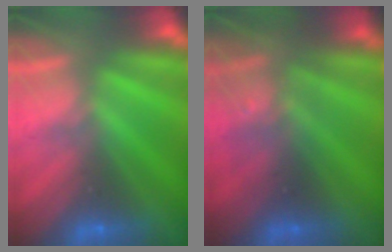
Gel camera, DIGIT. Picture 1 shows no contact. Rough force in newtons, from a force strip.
{"total": 3.0}